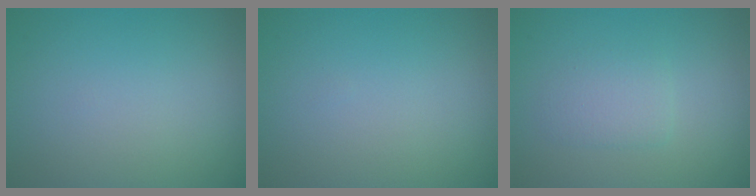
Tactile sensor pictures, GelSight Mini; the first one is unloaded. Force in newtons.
{"total": 0.0}
{"total": 1.7, "press": 1.7, "slide": 0.3}